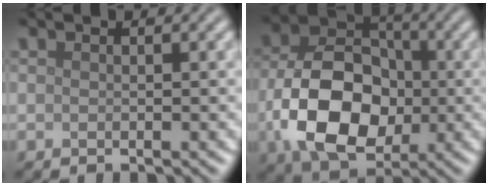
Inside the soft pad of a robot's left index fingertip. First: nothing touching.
{"total": 10.9, "force": [-1.9, 7.7, 7.5], "torque": [-0.147, -0.006, -0.036]}